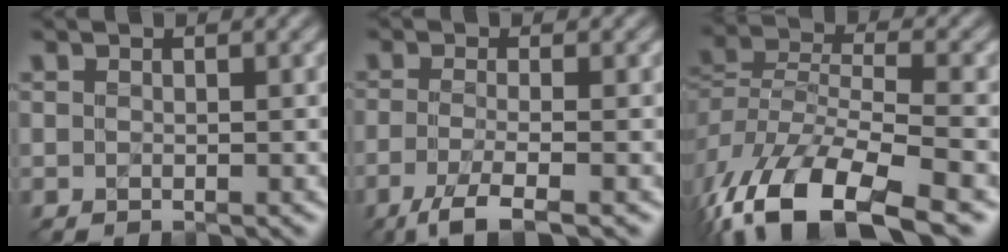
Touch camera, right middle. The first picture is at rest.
{"total": 3.0, "force": [-2.3, 0.1, 1.9], "torque": [-0.061, -0.004, -0.050]}
{"total": 11.6, "force": [-7.7, 4.7, 7.2], "torque": [-0.183, -0.001, -0.129]}